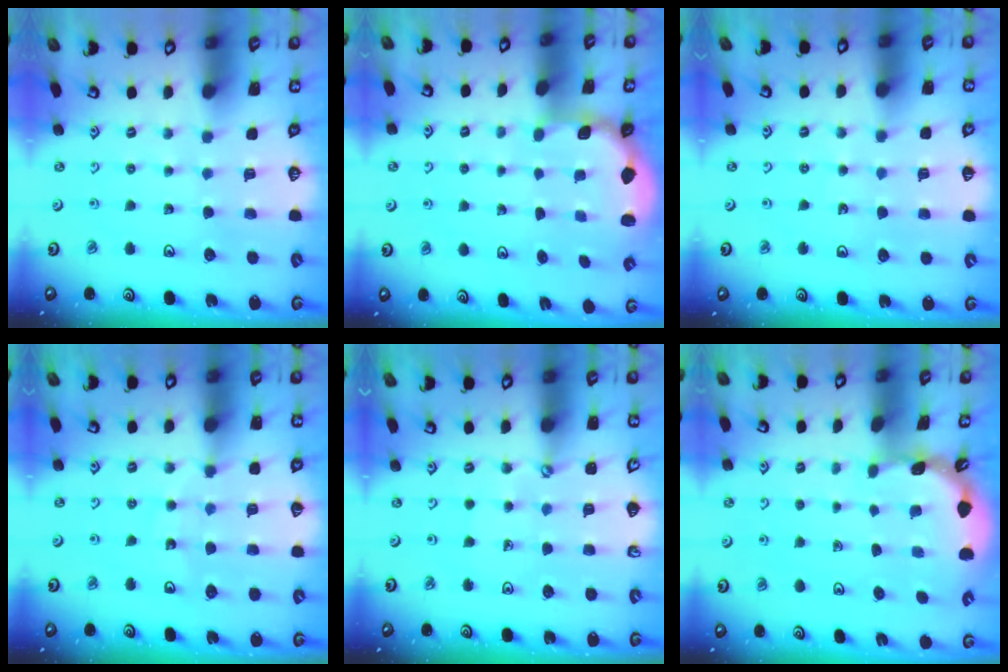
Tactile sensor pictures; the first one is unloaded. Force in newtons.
{"total": 2.7, "press": 2.1, "slide": 1.7}
{"total": 2.9, "press": 2.6, "slide": 1.1}
{"total": 9.5, "press": 8.9, "slide": 3.4}
{"total": 0.6, "press": 0.6, "slide": 0.1}
{"total": 1.7, "press": 1.7, "slide": 0.1}